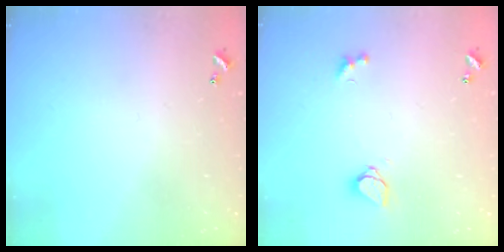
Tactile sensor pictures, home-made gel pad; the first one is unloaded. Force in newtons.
{"total": 1.6, "press": 1.5, "slide": 0.5}